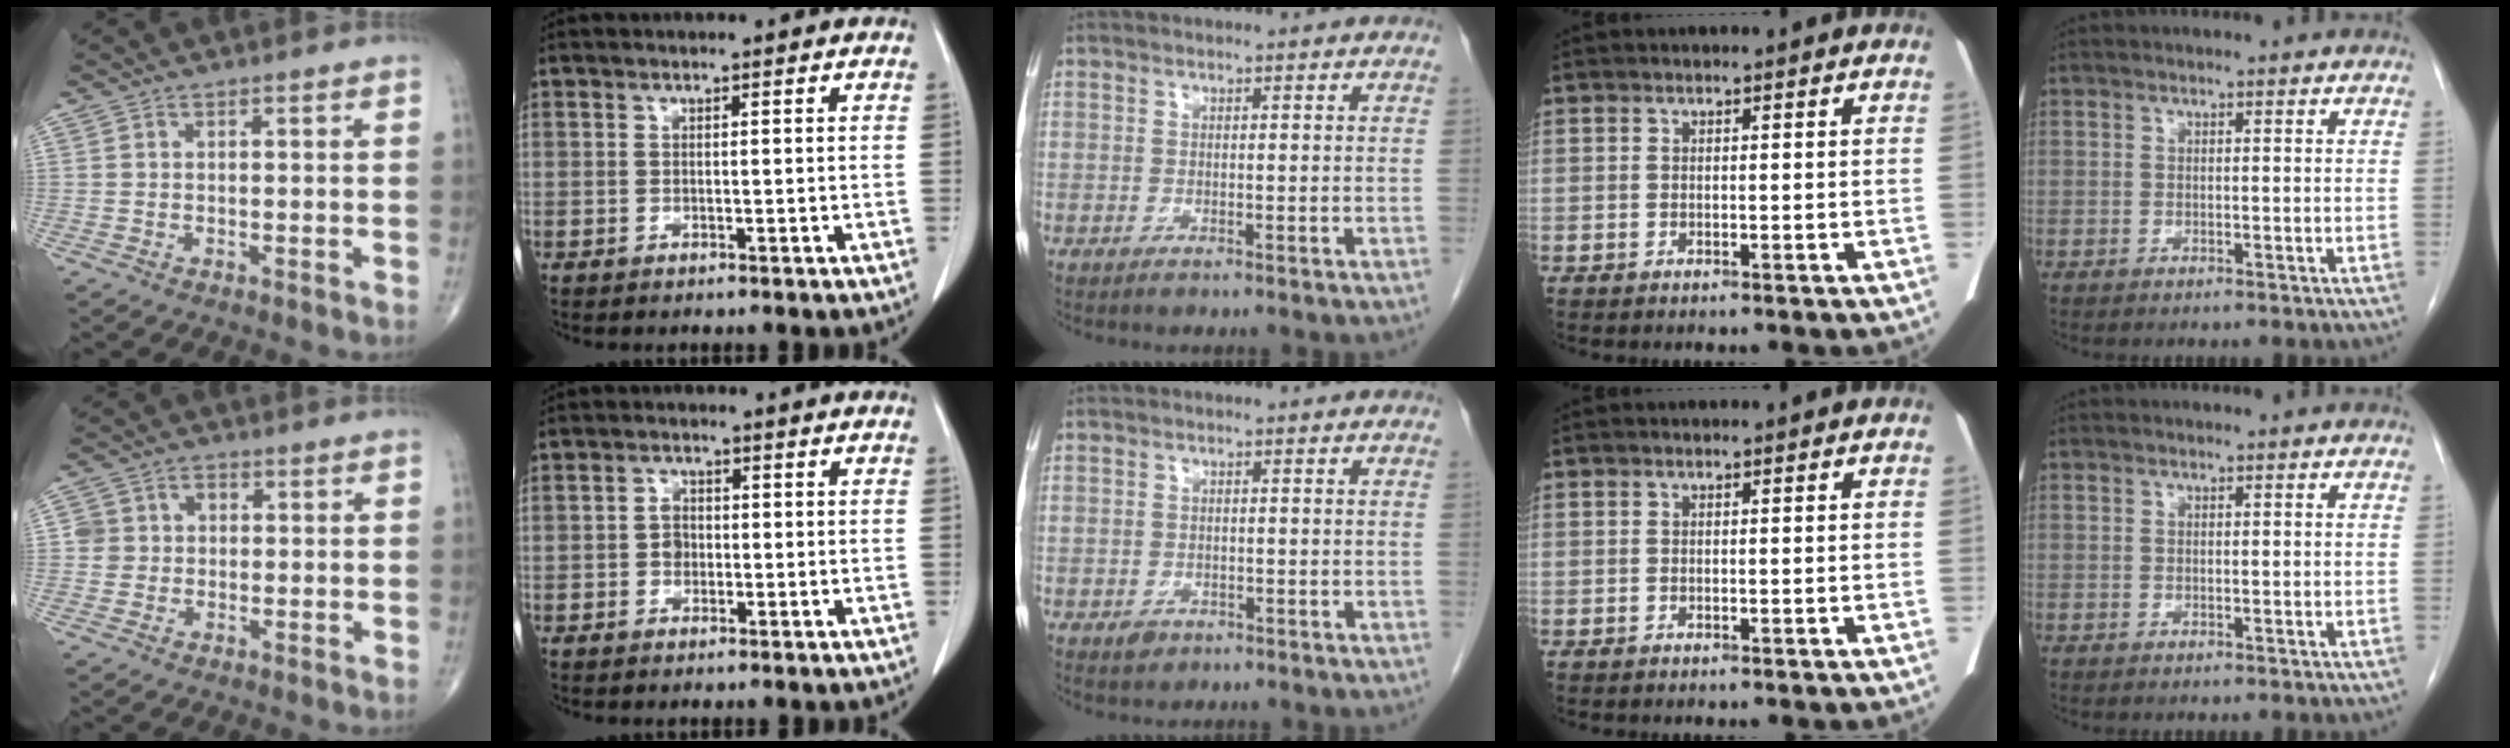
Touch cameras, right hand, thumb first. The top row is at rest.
{"thumb": {"total": 4.7, "force": [0.0, 4.4, 1.5], "torque": [-0.005, 0.018, -0.005]}, "index": {"total": 2.2, "force": [-0.3, 1.8, 1.2], "torque": [-0.018, 0.006, -0.007]}, "middle": {"total": 1.5, "force": [-0.9, 1.2, 0.5], "torque": [-0.007, 0.003, -0.008]}}